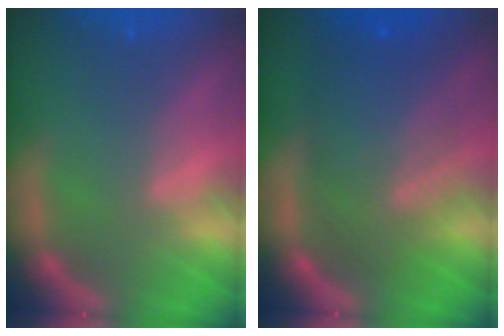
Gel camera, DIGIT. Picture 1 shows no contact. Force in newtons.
{"total": 8.5}